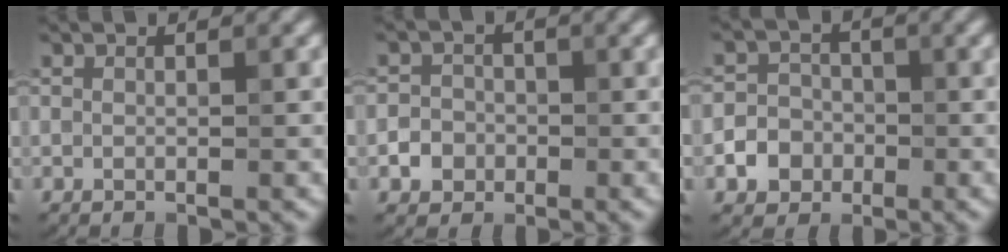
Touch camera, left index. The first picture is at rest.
{"total": 2.0, "force": [-0.8, 1.8, 0.6], "torque": [0.002, 0.007, -0.016]}
{"total": 3.0, "force": [-1.1, 2.6, 1.0], "torque": [0.002, 0.007, -0.029]}